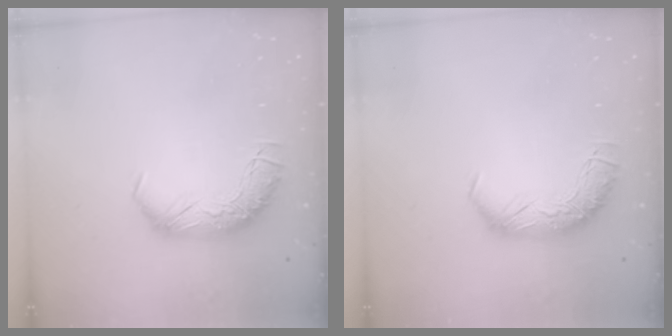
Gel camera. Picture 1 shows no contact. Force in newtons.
{"total": 0.0}